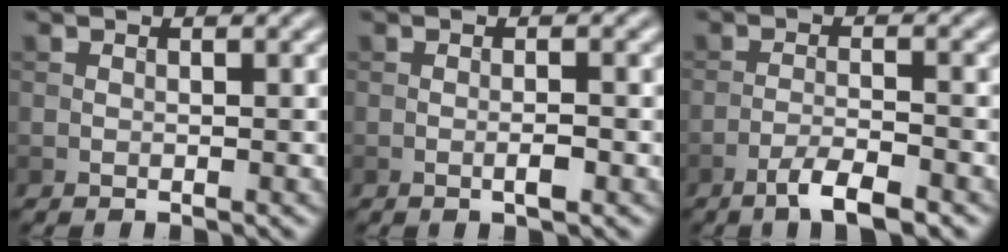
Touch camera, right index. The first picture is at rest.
{"total": 1.5, "force": [-0.5, 0.1, 1.5], "torque": [-0.027, -0.001, -0.011]}
{"total": 3.7, "force": [-2.5, 0.5, 2.6], "torque": [-0.049, 0.005, -0.052]}